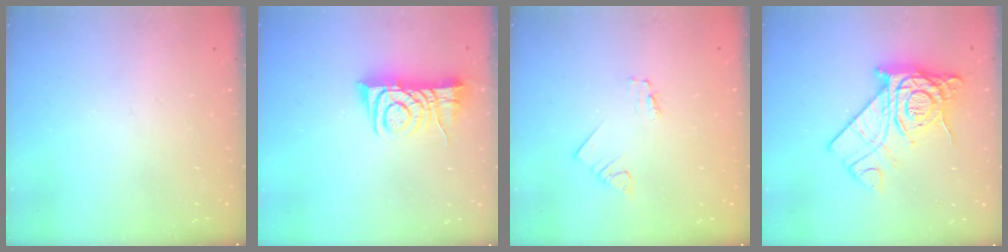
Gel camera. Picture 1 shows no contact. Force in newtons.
{"total": 8.0, "press": 8.0, "slide": 0.7}
{"total": 1.6, "press": 1.6, "slide": 0.1}
{"total": 18.3, "press": 18.2, "slide": 1.7}